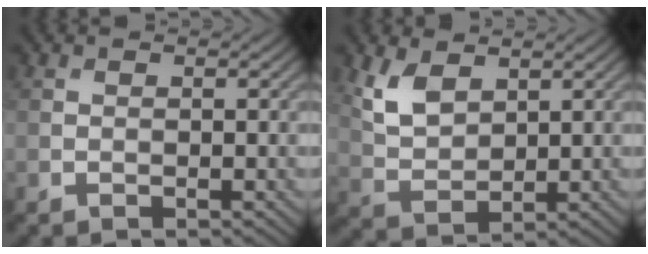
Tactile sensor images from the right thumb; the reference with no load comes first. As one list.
[{"total": 5.6, "force": [3.0, 3.1, 3.6], "torque": [-0.090, -0.005, 0.064]}]